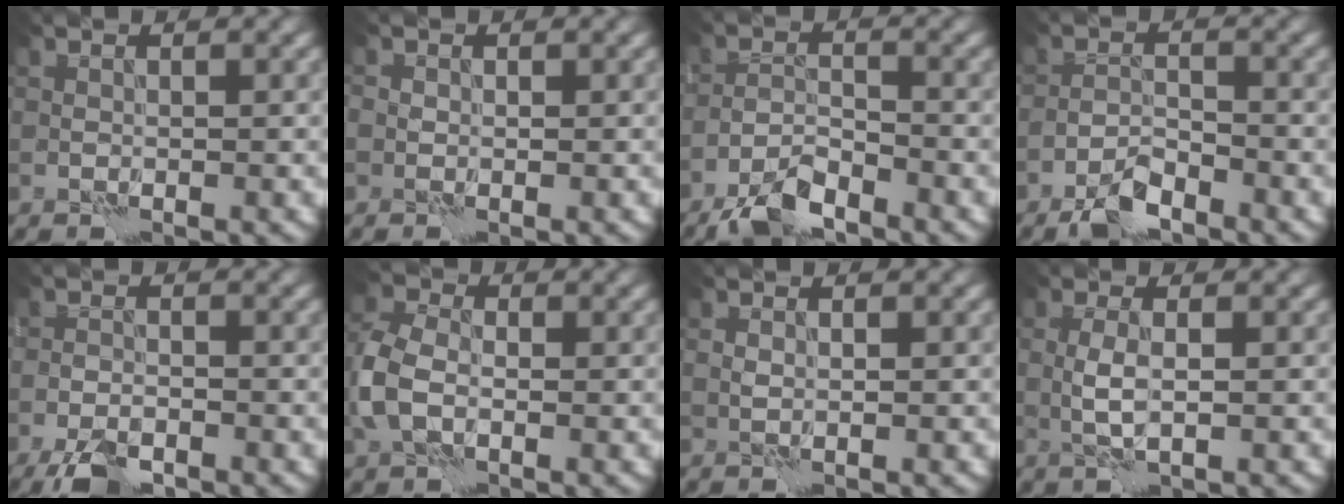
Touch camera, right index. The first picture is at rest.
{"total": 0.6, "force": [-0.1, 0.6, 0.1], "torque": [0.002, -0.001, -0.002]}
{"total": 4.6, "force": [-3.7, 1.3, 2.4], "torque": [-0.047, -0.001, -0.077]}
{"total": 3.3, "force": [-2.6, 1.1, 1.8], "torque": [-0.035, 0.003, -0.057]}
{"total": 4.2, "force": [-3.1, 1.5, 2.4], "torque": [-0.044, -0.007, -0.063]}
{"total": 4.1, "force": [-1.1, 2.7, 2.9], "torque": [-0.079, 0.007, -0.034]}
{"total": 0.6, "force": [0.3, 0.2, 0.4], "torque": [-0.012, 0.001, 0.006]}
{"total": 2.1, "force": [0.1, 0.6, 2.0], "torque": [-0.049, 0.000, 0.002]}